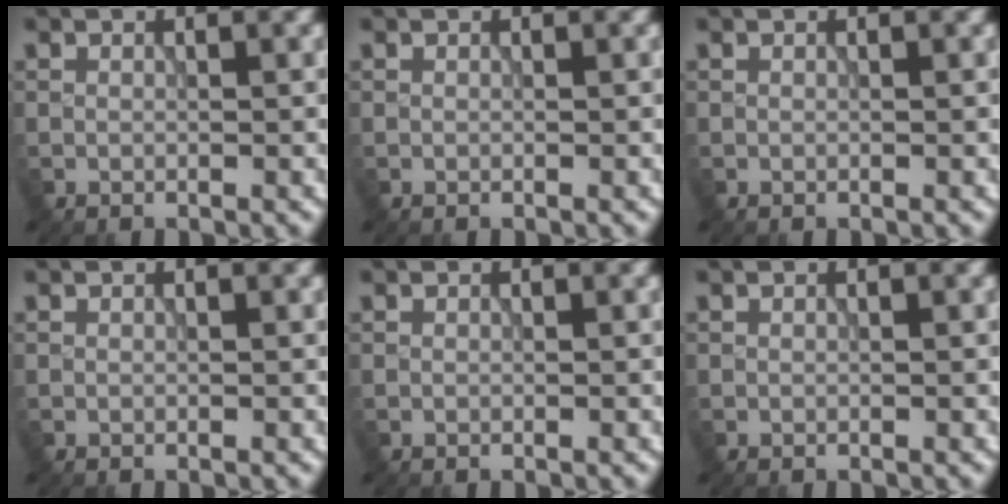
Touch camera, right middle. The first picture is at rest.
{"total": 0.0}
{"total": 0.0}
{"total": 0.0}
{"total": 0.0}
{"total": 0.0}